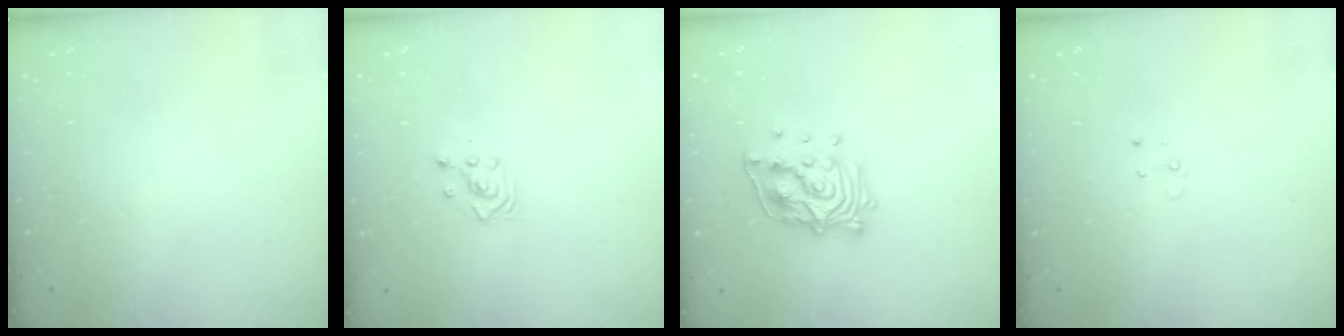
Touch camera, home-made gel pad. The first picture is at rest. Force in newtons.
{"total": 2.3, "press": 2.3, "slide": 0.3}
{"total": 13.8, "press": 13.7, "slide": 1.6}
{"total": 2.3, "press": 2.3, "slide": 0.2}